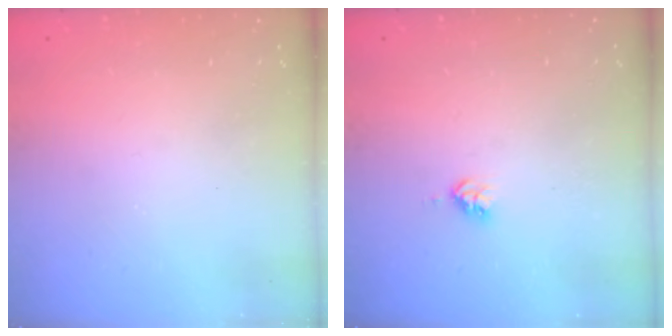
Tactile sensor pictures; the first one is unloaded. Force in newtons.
{"total": 2.8, "press": 2.8, "slide": 0.2}